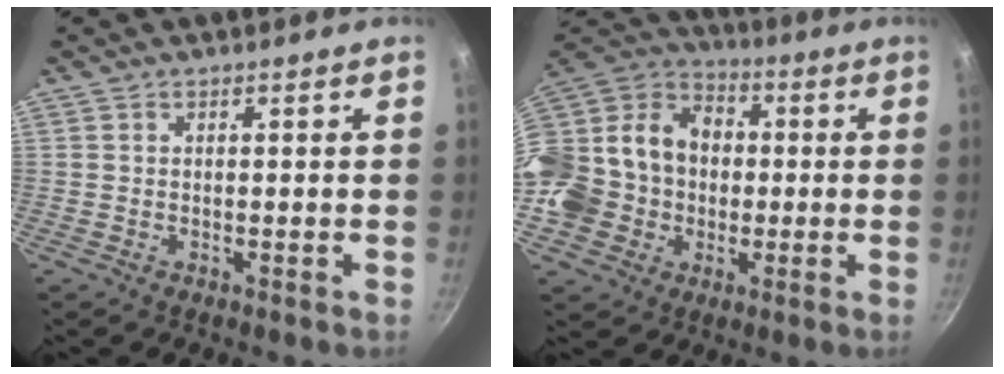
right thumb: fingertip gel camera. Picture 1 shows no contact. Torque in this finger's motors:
{"motor_torque": [1.57, 1.80, 0.64, 0.25, 0.15]}